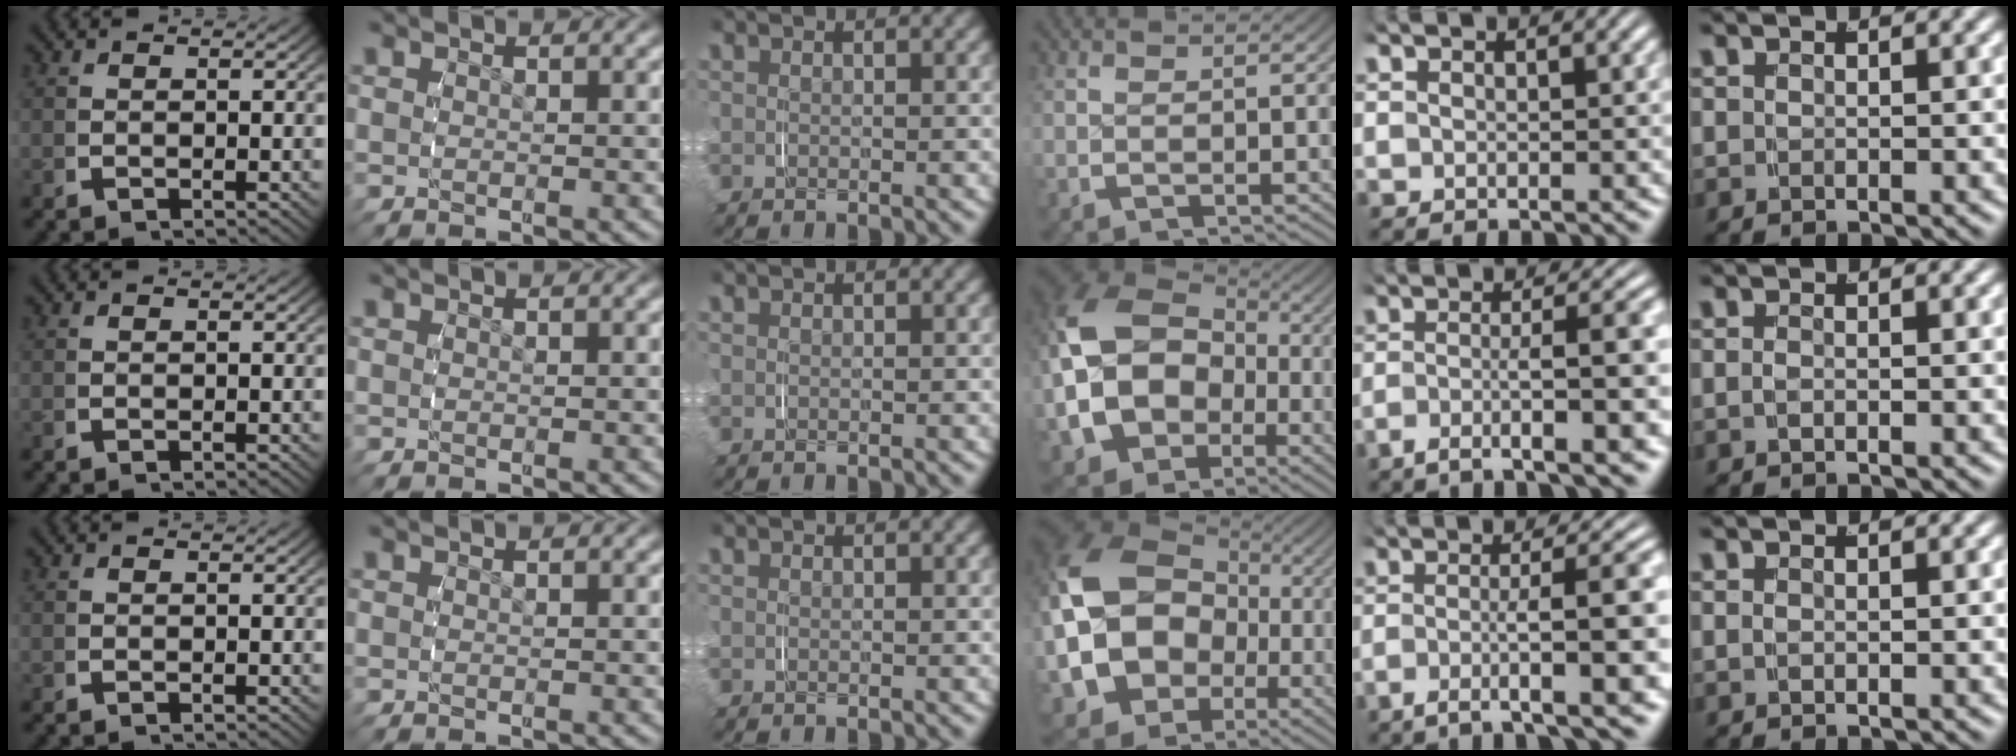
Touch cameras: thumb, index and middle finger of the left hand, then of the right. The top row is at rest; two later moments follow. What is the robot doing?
{"motion": "grasp_and_lifting", "object": "paper"}